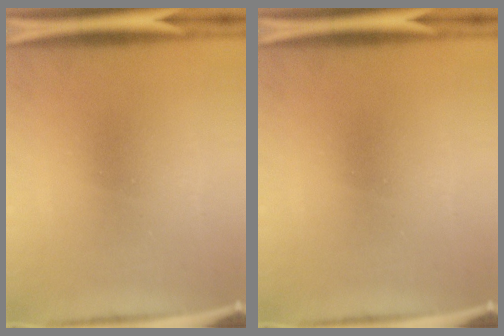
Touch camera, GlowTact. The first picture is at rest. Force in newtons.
{"total": 0.0}